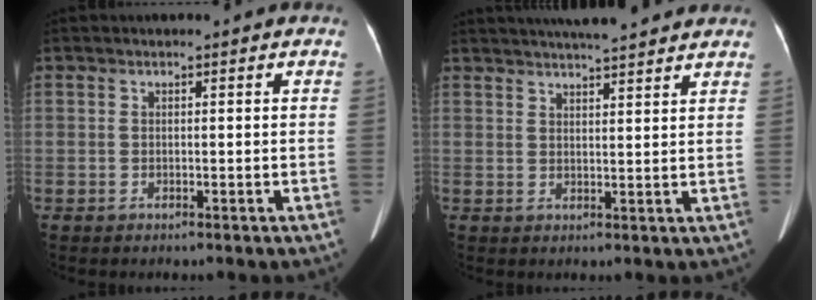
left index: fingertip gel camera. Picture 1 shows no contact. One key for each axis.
{"total": 11.8, "fx": 10.5, "fy": 1.2, "fz": 5.2, "tx": -0.082, "ty": 0.024, "tz": 0.138}